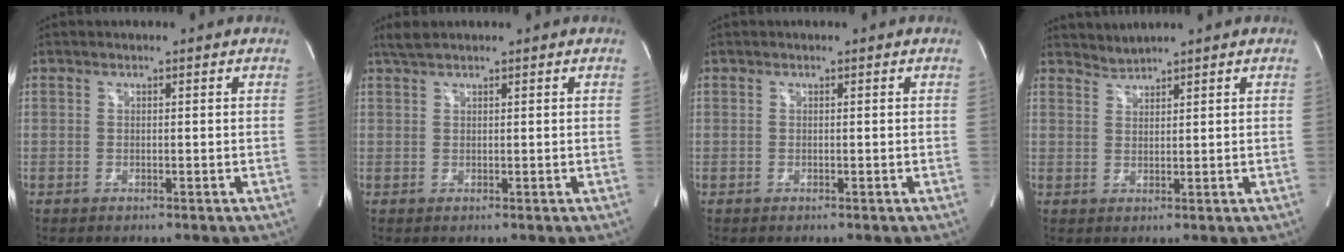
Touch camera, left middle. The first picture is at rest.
{"total": 1.8, "force": [1.6, 0.1, 0.7], "torque": [-0.022, 0.014, 0.036]}
{"total": 0.0}
{"total": 1.9, "force": [1.7, -0.5, -0.6], "torque": [0.002, -0.001, 0.041]}